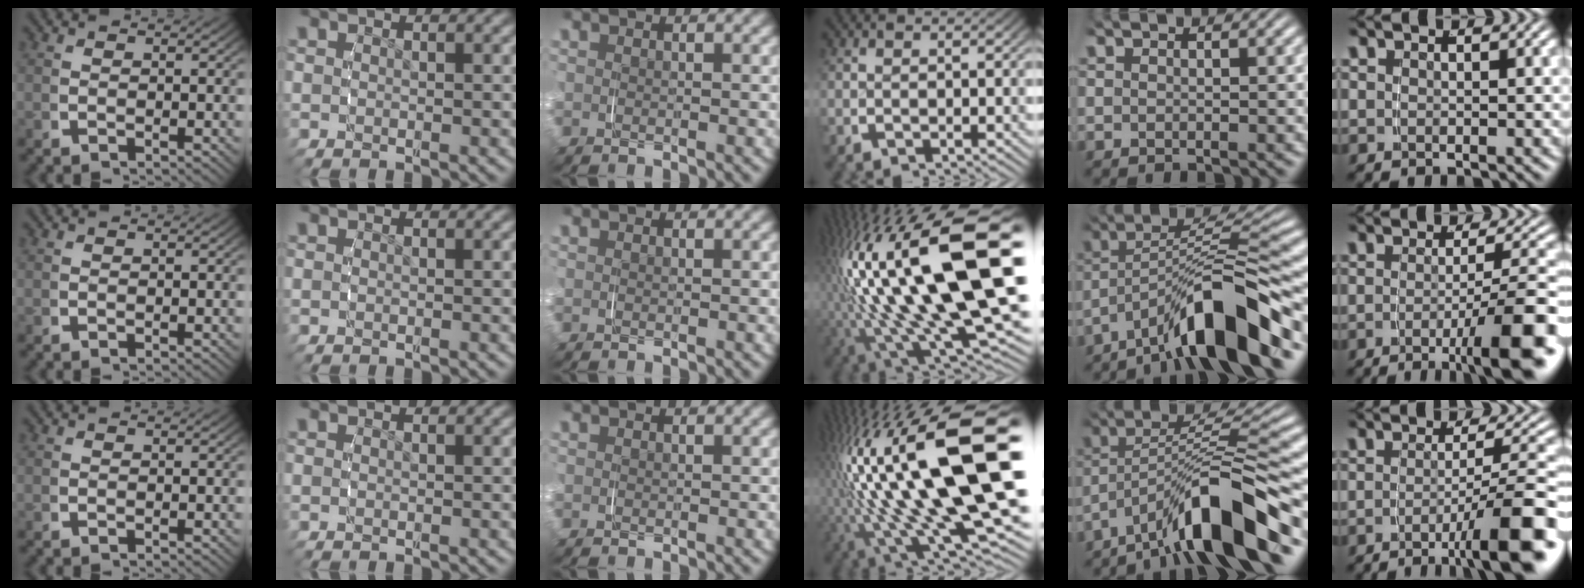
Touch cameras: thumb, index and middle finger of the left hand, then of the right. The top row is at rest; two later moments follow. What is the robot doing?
{"motion": "grasp_and_lifting", "object": "pencil case"}